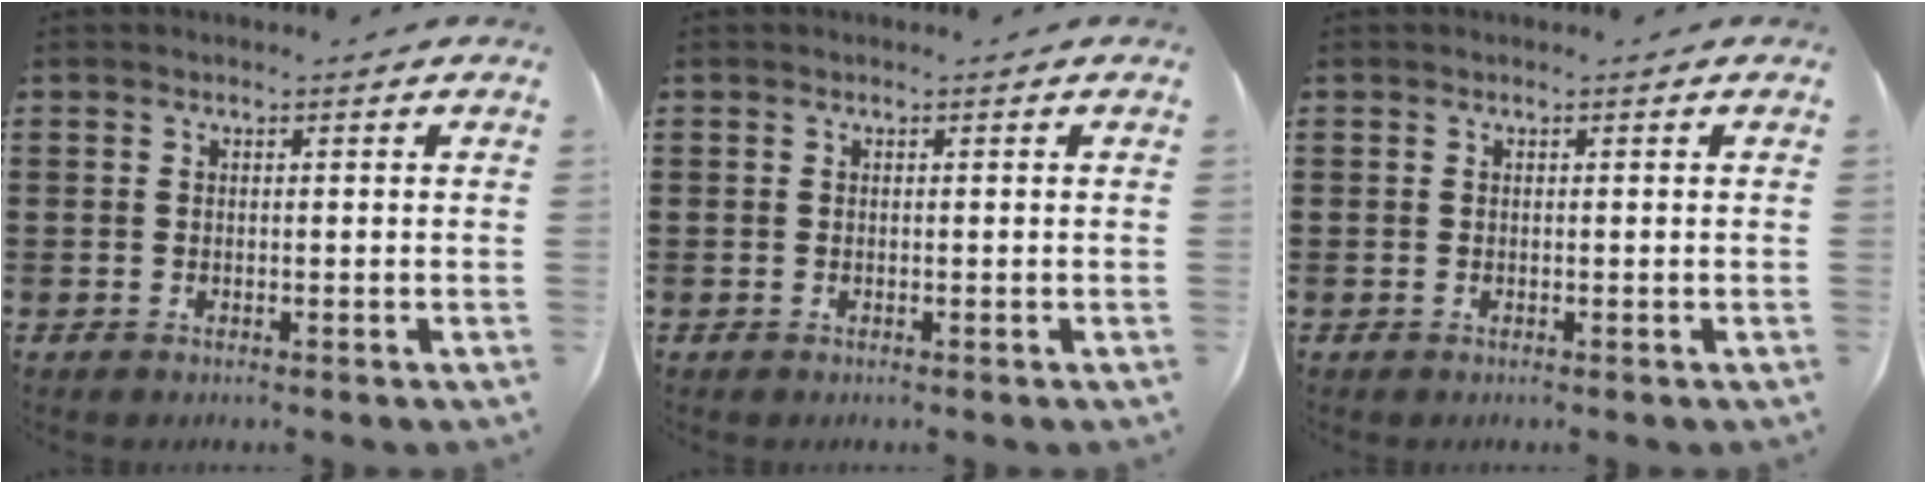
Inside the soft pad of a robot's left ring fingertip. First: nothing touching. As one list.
[{"total": 0.0}, {"total": 0.0}]